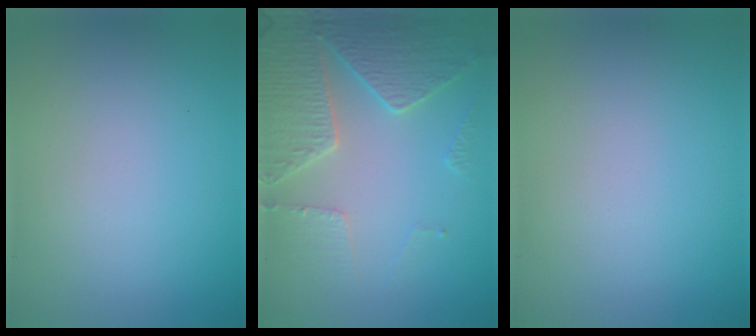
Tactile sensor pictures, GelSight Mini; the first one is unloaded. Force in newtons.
{"total": 4.5, "press": 4.3, "slide": 1.4}
{"total": 0.0}